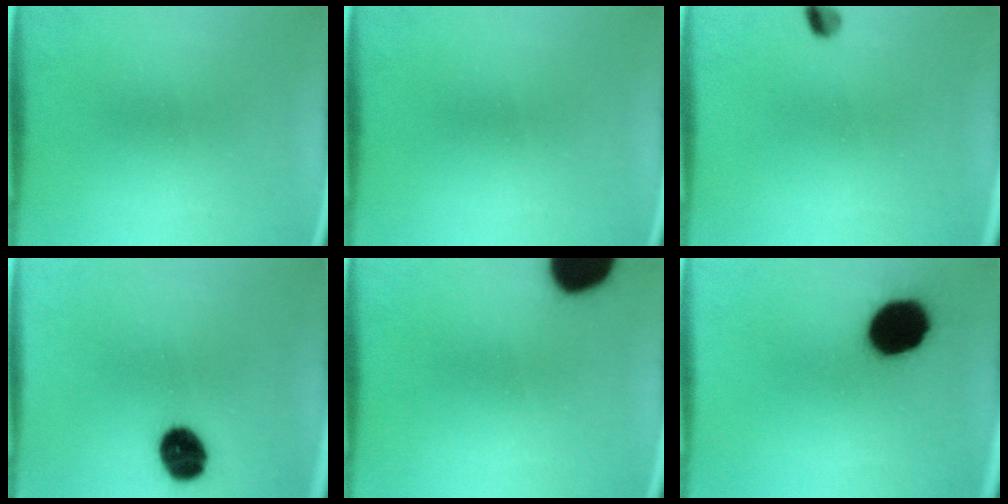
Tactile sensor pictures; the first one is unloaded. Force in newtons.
{"total": 0.0}
{"total": 2.3}
{"total": 9.4}
{"total": 15.5}
{"total": 14.9}